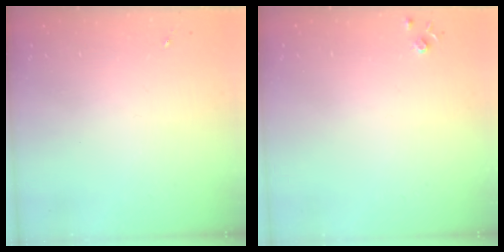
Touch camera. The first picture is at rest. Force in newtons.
{"total": 4.3, "press": 4.3, "slide": 0.7}